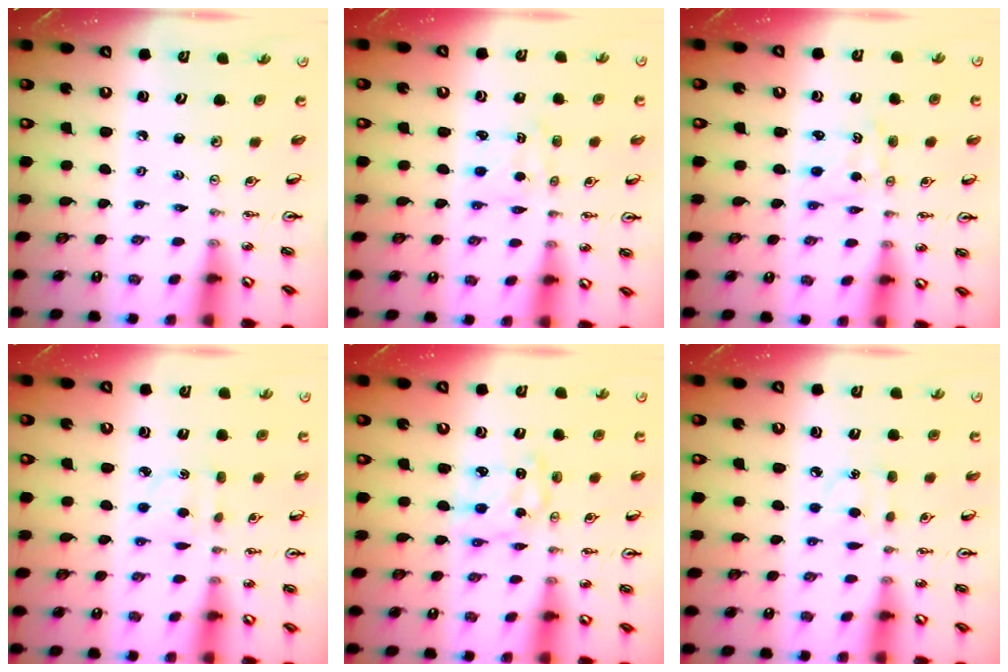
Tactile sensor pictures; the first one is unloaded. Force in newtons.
{"total": 2.1, "press": 2.1, "slide": 0.3}
{"total": 1.1, "press": 0.9, "slide": 0.6}
{"total": 2.7, "press": 2.6, "slide": 0.4}
{"total": 2.6, "press": 2.6, "slide": 0.3}
{"total": 5.4, "press": 5.3, "slide": 0.6}